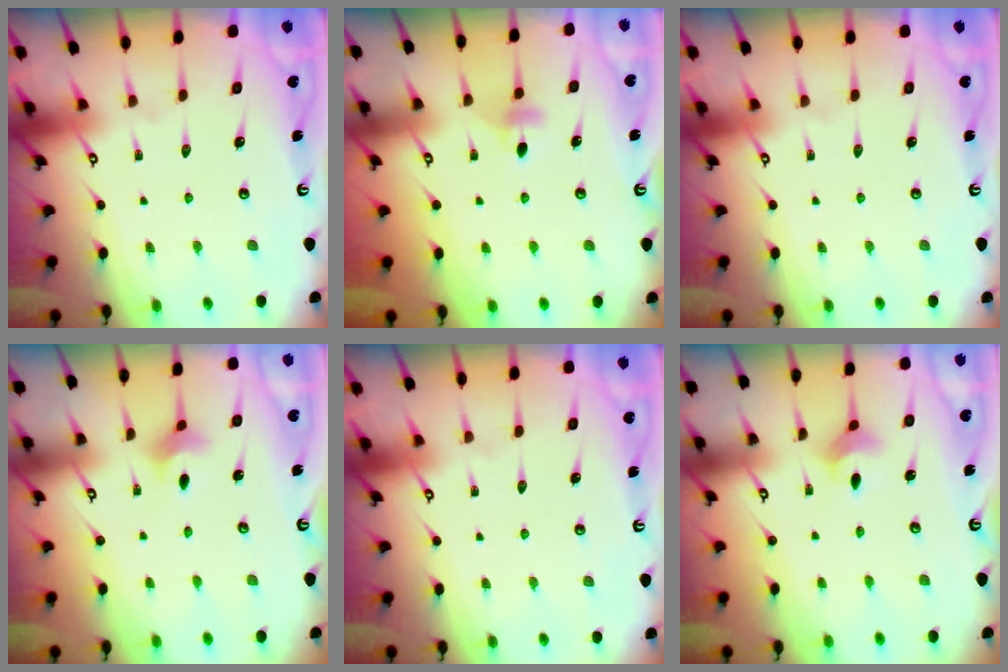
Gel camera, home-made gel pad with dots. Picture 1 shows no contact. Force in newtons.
{"total": 4.0, "press": 3.9, "slide": 0.6}
{"total": 0.0}
{"total": 2.7, "press": 2.6, "slide": 0.5}
{"total": 0.0}
{"total": 3.8, "press": 3.8, "slide": 0.1}